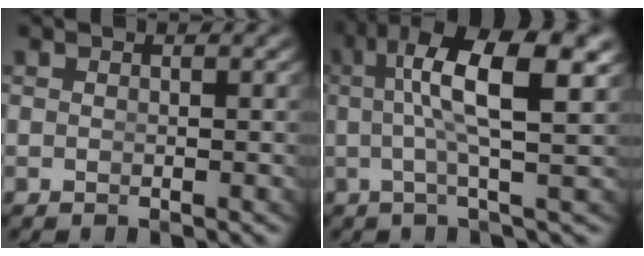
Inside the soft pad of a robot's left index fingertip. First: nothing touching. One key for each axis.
{"total": 8.8, "fx": 2.6, "fy": 2.6, "fz": 8.0, "tx": -0.142, "ty": 0.010, "tz": 0.037}